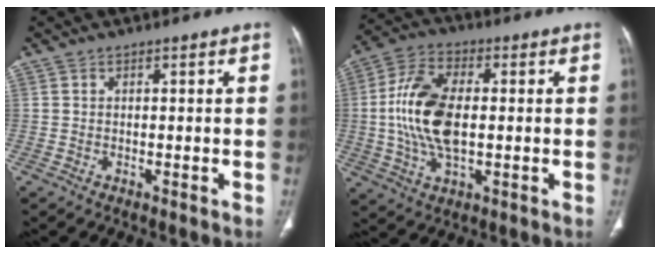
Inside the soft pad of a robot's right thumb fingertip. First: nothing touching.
{"total": 14.5, "force": [0.0, 7.8, 12.2], "torque": [-0.249, 0.012, -0.001]}